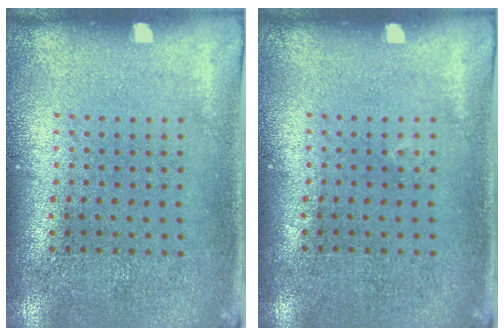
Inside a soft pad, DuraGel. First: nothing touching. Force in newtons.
{"total": 0.0}